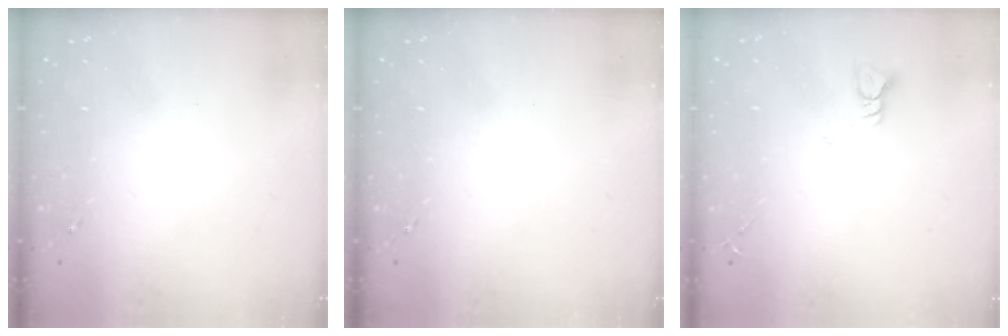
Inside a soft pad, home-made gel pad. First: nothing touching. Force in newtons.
{"total": 0.0}
{"total": 3.5, "press": 3.5, "slide": 0.3}